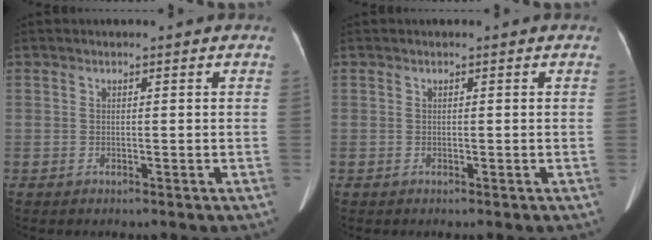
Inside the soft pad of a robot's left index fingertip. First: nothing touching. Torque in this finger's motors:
{"motor_torque": [0.01, 0.01, 0.00, 0.00]}